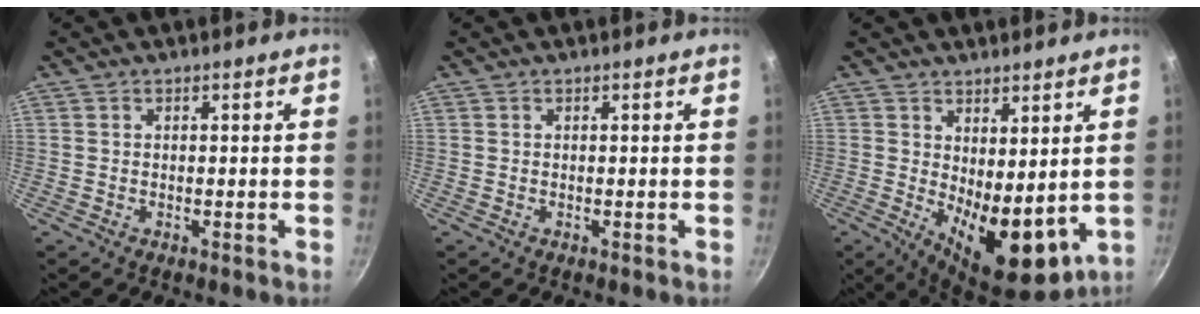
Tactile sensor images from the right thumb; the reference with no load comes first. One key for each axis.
{"total": 0.0}
{"total": 11.4, "fx": 1.0, "fy": 5.6, "fz": 9.9, "tx": -0.119, "ty": -0.035, "tz": 0.029}